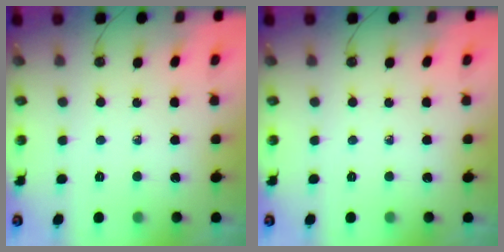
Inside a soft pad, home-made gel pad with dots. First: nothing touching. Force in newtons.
{"total": 0.0}